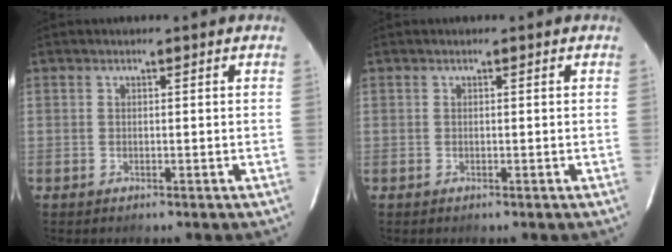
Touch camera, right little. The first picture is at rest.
{"total": 0.0}